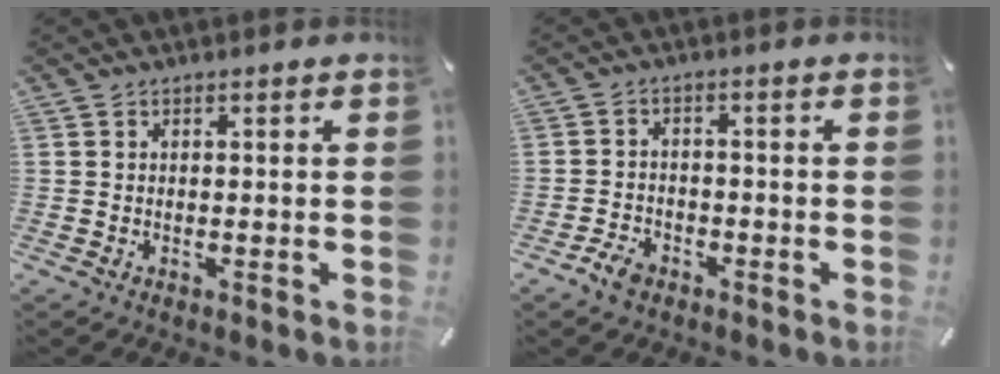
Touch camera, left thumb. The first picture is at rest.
{"total": 4.1, "force": [-2.7, 2.6, 1.6], "torque": [-0.040, 0.012, -0.055]}